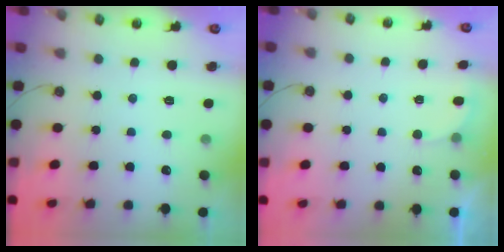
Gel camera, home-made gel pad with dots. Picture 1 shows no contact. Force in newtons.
{"total": 2.2, "press": 2.0, "slide": 1.0}